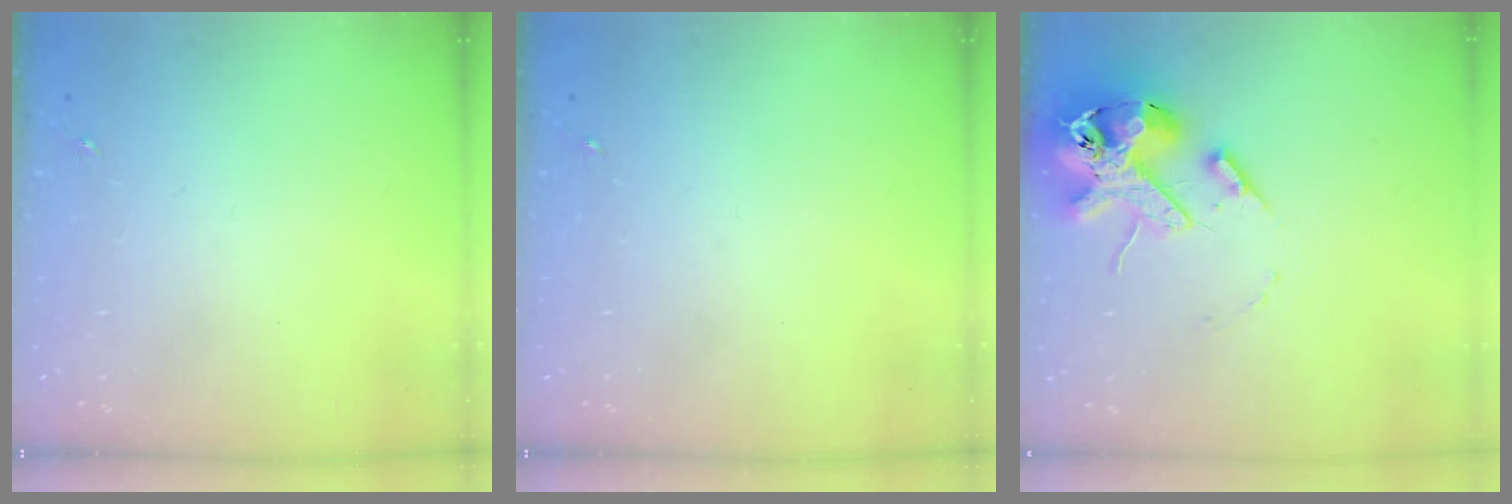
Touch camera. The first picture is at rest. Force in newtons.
{"total": 0.0}
{"total": 15.6, "press": 15.4, "slide": 2.4}